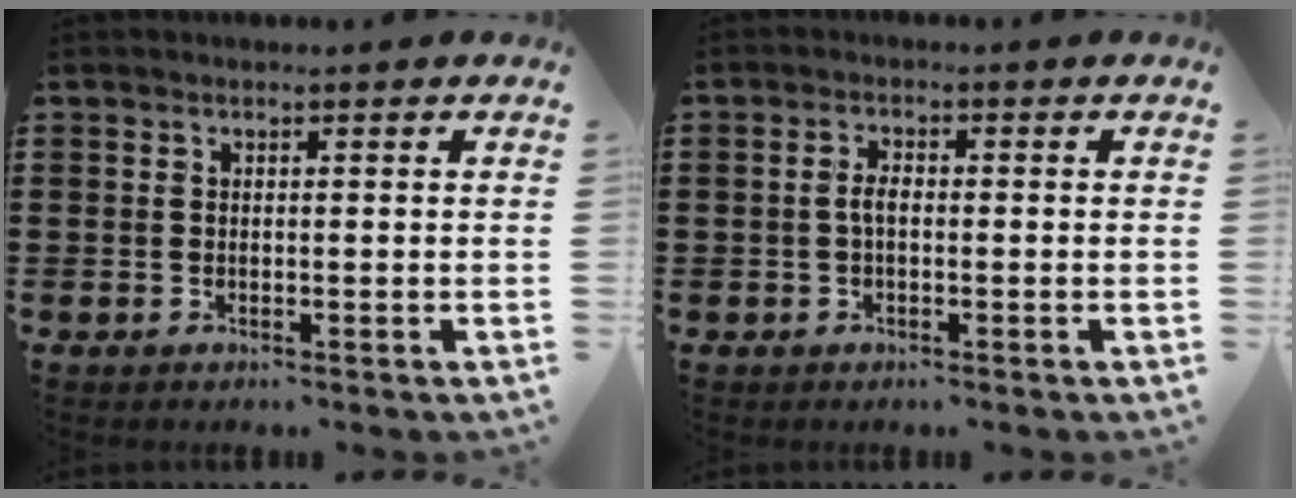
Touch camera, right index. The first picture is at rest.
{"total": 2.1, "force": [-0.2, 0.8, 1.9], "torque": [-0.044, -0.002, -0.007]}